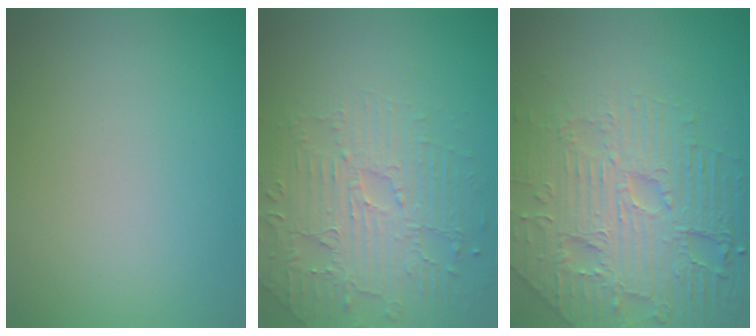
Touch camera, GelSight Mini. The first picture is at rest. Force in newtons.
{"total": 4.7, "press": 4.0, "slide": 2.5}
{"total": 8.7, "press": 6.2, "slide": 6.1}